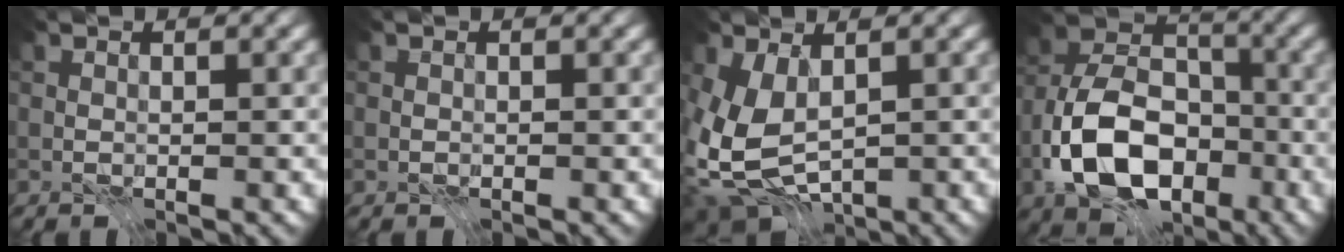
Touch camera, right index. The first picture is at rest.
{"total": 0.0}
{"total": 6.7, "force": [-0.1, 4.3, 5.1], "torque": [-0.118, -0.019, 0.003]}
{"total": 11.0, "force": [-4.7, 7.0, 7.1], "torque": [-0.134, -0.001, -0.093]}